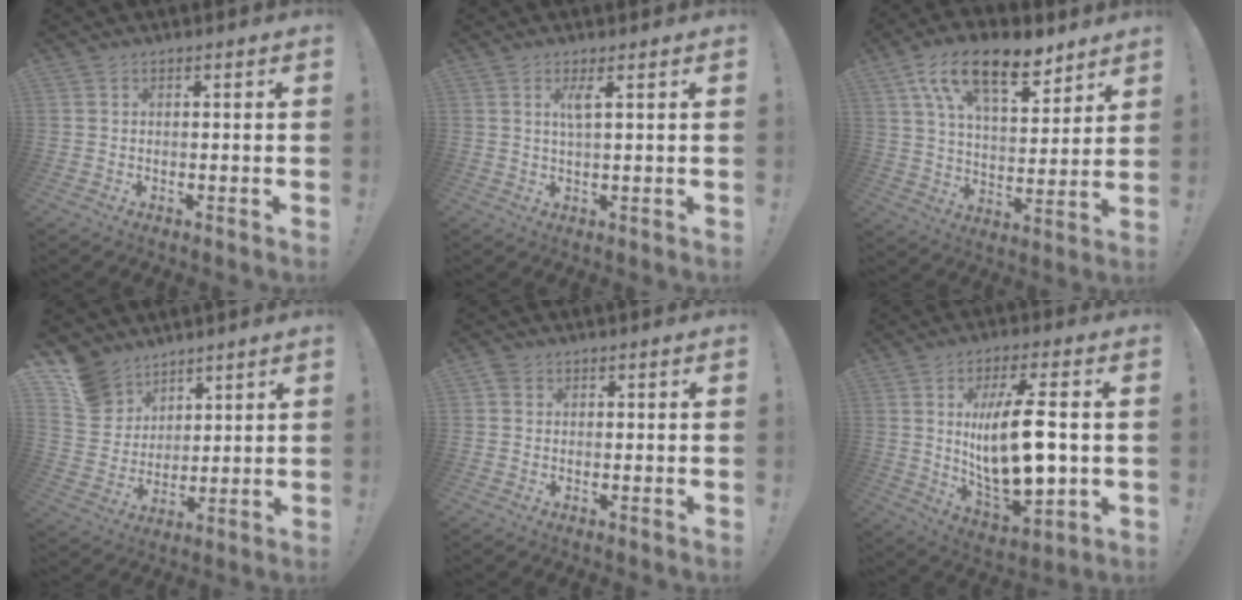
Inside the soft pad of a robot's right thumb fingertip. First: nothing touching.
{"total": 3.4, "force": [1.6, 0.1, 3.1], "torque": [-0.050, -0.006, 0.021]}
{"total": 17.6, "force": [10.6, 8.0, 11.6], "torque": [-0.197, -0.050, 0.186]}
{"total": 11.4, "force": [8.2, 7.6, 2.3], "torque": [-0.049, -0.056, 0.166]}
{"total": 1.6, "force": [0.7, 1.3, 0.7], "torque": [-0.008, 0.000, 0.012]}
{"total": 18.4, "force": [1.9, 6.6, 17.0], "torque": [-0.306, -0.016, 0.021]}